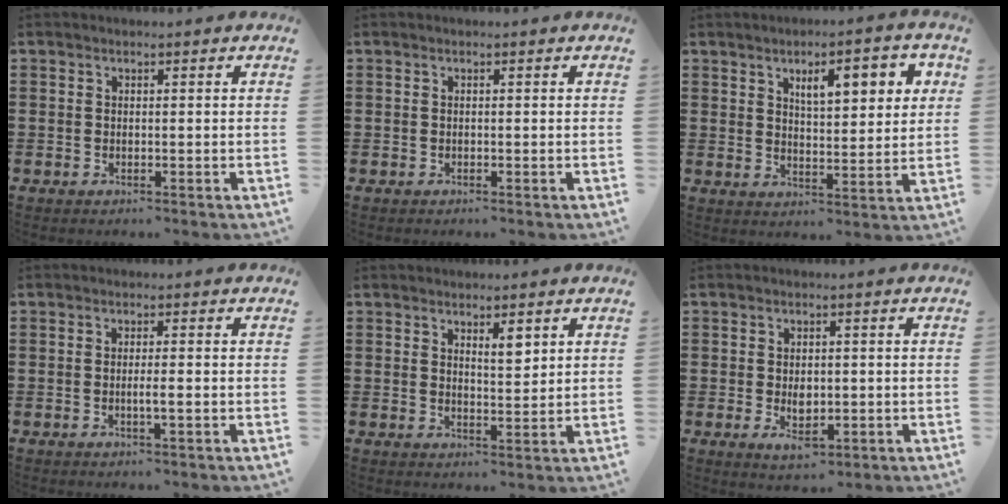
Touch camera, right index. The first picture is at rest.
{"total": 0.0}
{"total": 6.5, "force": [2.9, 2.3, 5.3], "torque": [-0.080, -0.004, 0.040]}
{"total": 2.0, "force": [-0.5, -0.1, 1.9], "torque": [-0.033, -0.005, -0.010]}
{"total": 3.2, "force": [2.2, 1.1, 2.1], "torque": [-0.028, -0.001, 0.035]}
{"total": 3.4, "force": [-0.5, 2.0, 2.7], "torque": [-0.036, -0.005, -0.012]}